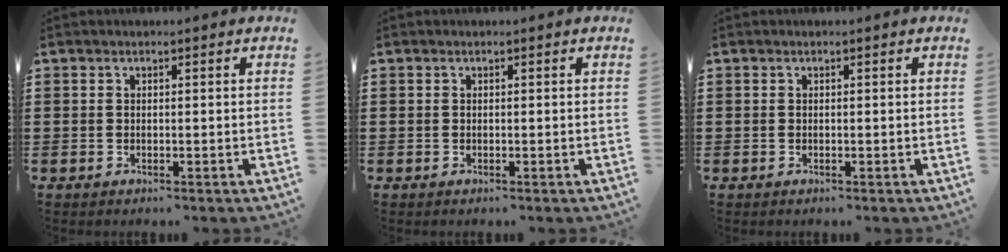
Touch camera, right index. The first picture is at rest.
{"total": 0.0}
{"total": 0.0}